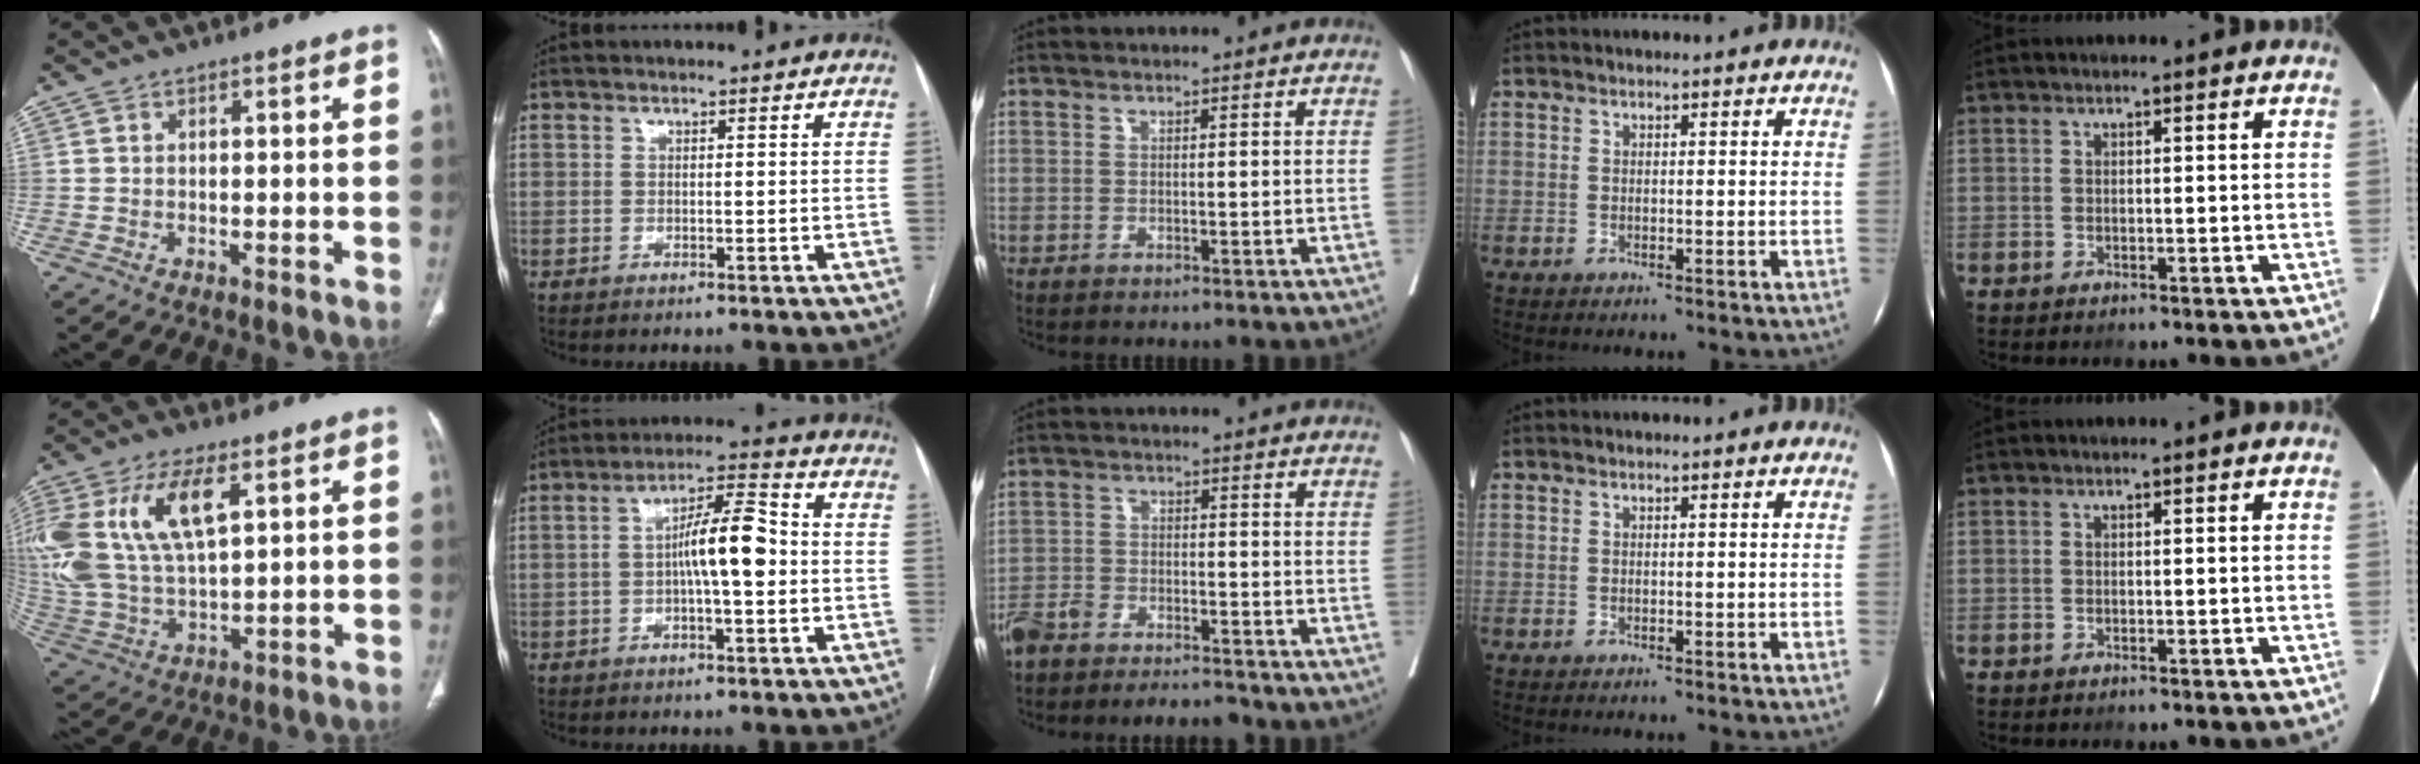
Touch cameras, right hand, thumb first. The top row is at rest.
{"thumb": {"total": 22.5, "force": [7.9, 11.5, 17.7], "torque": [-0.409, 0.000, 0.154]}, "index": {"total": 8.7, "force": [-0.6, 1.7, 8.6], "torque": [-0.149, 0.024, -0.013]}, "middle": {"total": 8.0, "force": [-7.4, 1.6, 2.6], "torque": [-0.043, 0.002, -0.124]}}